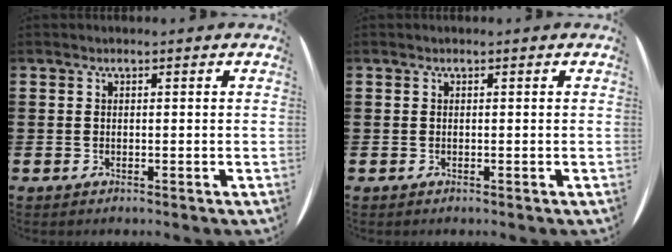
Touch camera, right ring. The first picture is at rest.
{"total": 0.0}